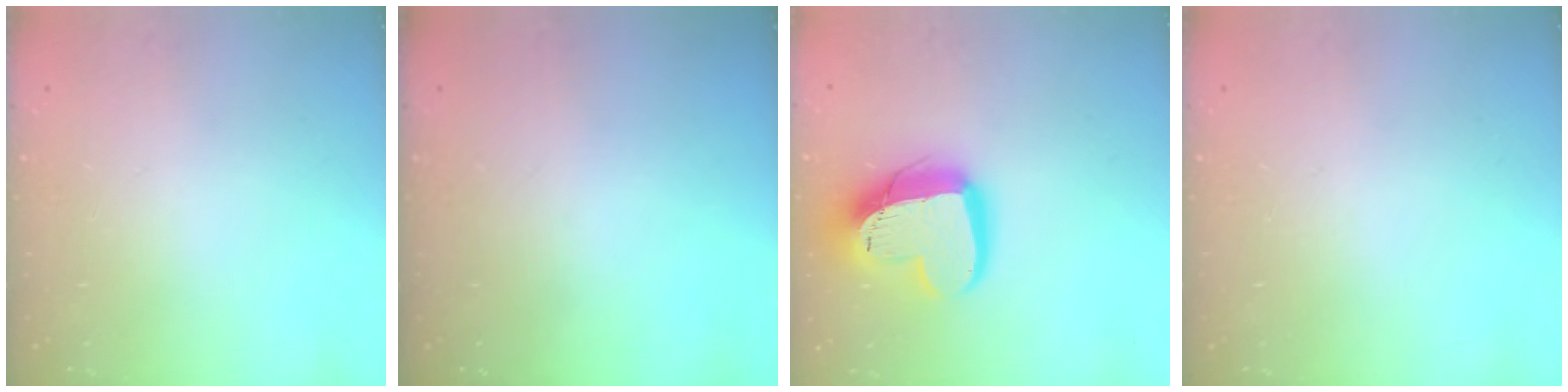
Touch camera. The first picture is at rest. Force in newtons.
{"total": 0.0}
{"total": 18.9, "press": 18.8, "slide": 1.5}
{"total": 0.0}